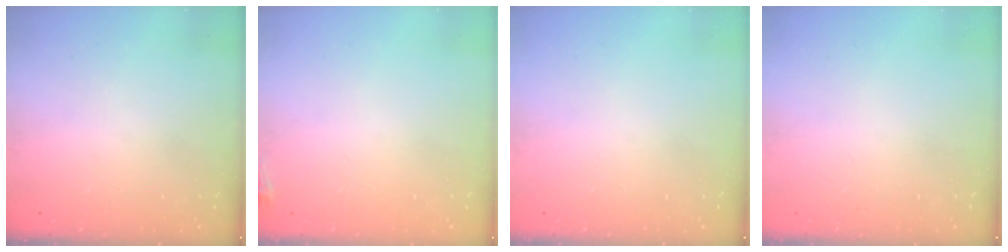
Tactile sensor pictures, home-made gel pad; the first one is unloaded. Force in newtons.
{"total": 3.2, "press": 2.9, "slide": 1.3}
{"total": 0.0}
{"total": 0.0}